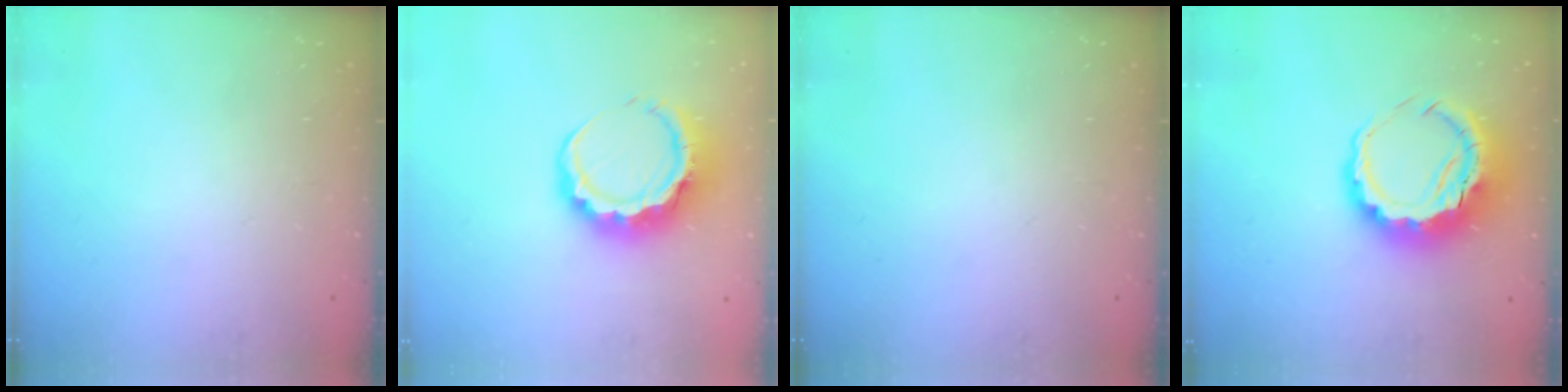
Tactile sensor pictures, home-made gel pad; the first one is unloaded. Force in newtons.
{"total": 10.2, "press": 10.0, "slide": 1.9}
{"total": 0.0}
{"total": 10.0, "press": 9.7, "slide": 2.4}